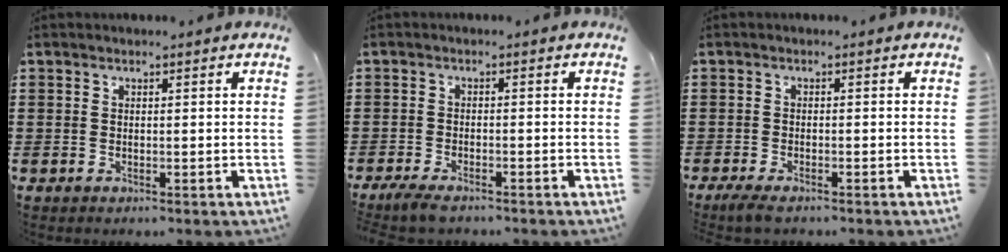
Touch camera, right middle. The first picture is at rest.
{"total": 2.4, "force": [-2.1, 0.3, 1.1], "torque": [-0.034, -0.004, -0.045]}
{"total": 1.7, "force": [-1.3, 0.2, 1.1], "torque": [-0.034, -0.007, -0.029]}